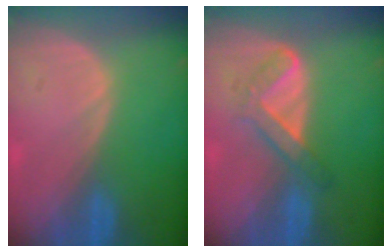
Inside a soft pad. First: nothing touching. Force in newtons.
{"total": 4.6, "press": 4.6, "slide": 0.6}